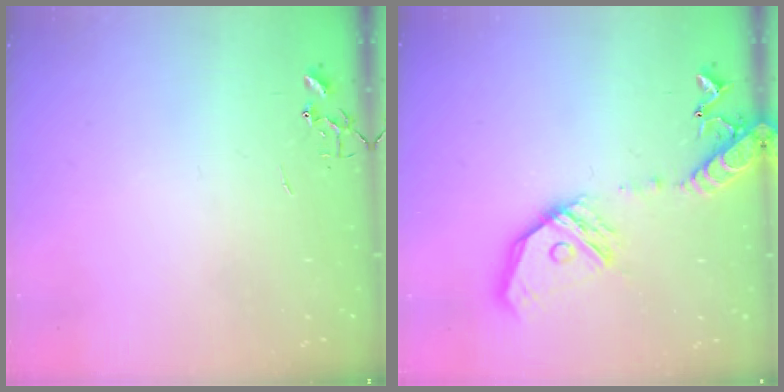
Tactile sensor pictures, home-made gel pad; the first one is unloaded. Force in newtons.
{"total": 18.2, "press": 17.9, "slide": 3.1}